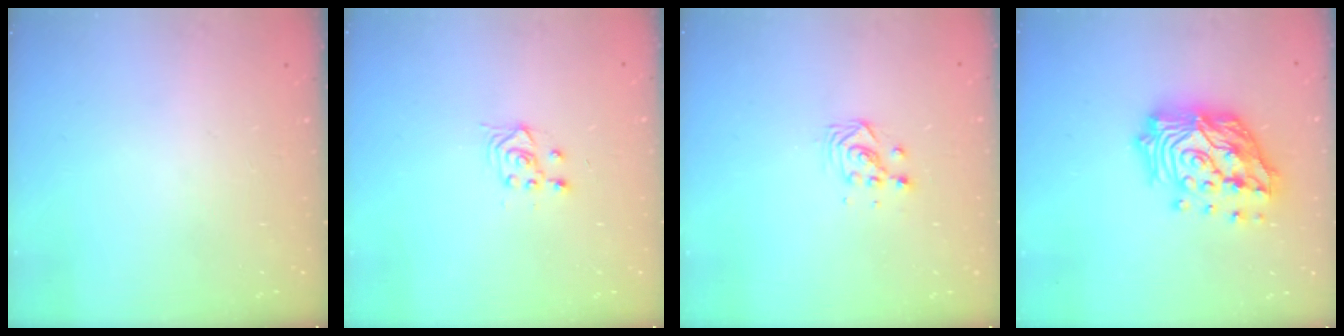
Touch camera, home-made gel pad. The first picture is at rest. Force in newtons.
{"total": 3.0, "press": 2.6, "slide": 1.3}
{"total": 3.4, "press": 3.4, "slide": 0.2}
{"total": 22.0, "press": 21.7, "slide": 3.4}